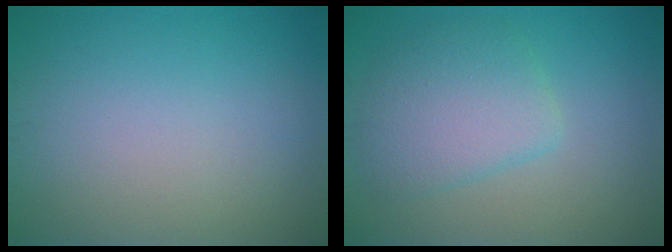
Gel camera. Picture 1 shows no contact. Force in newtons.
{"total": 4.4, "press": 4.4, "slide": 0.2}